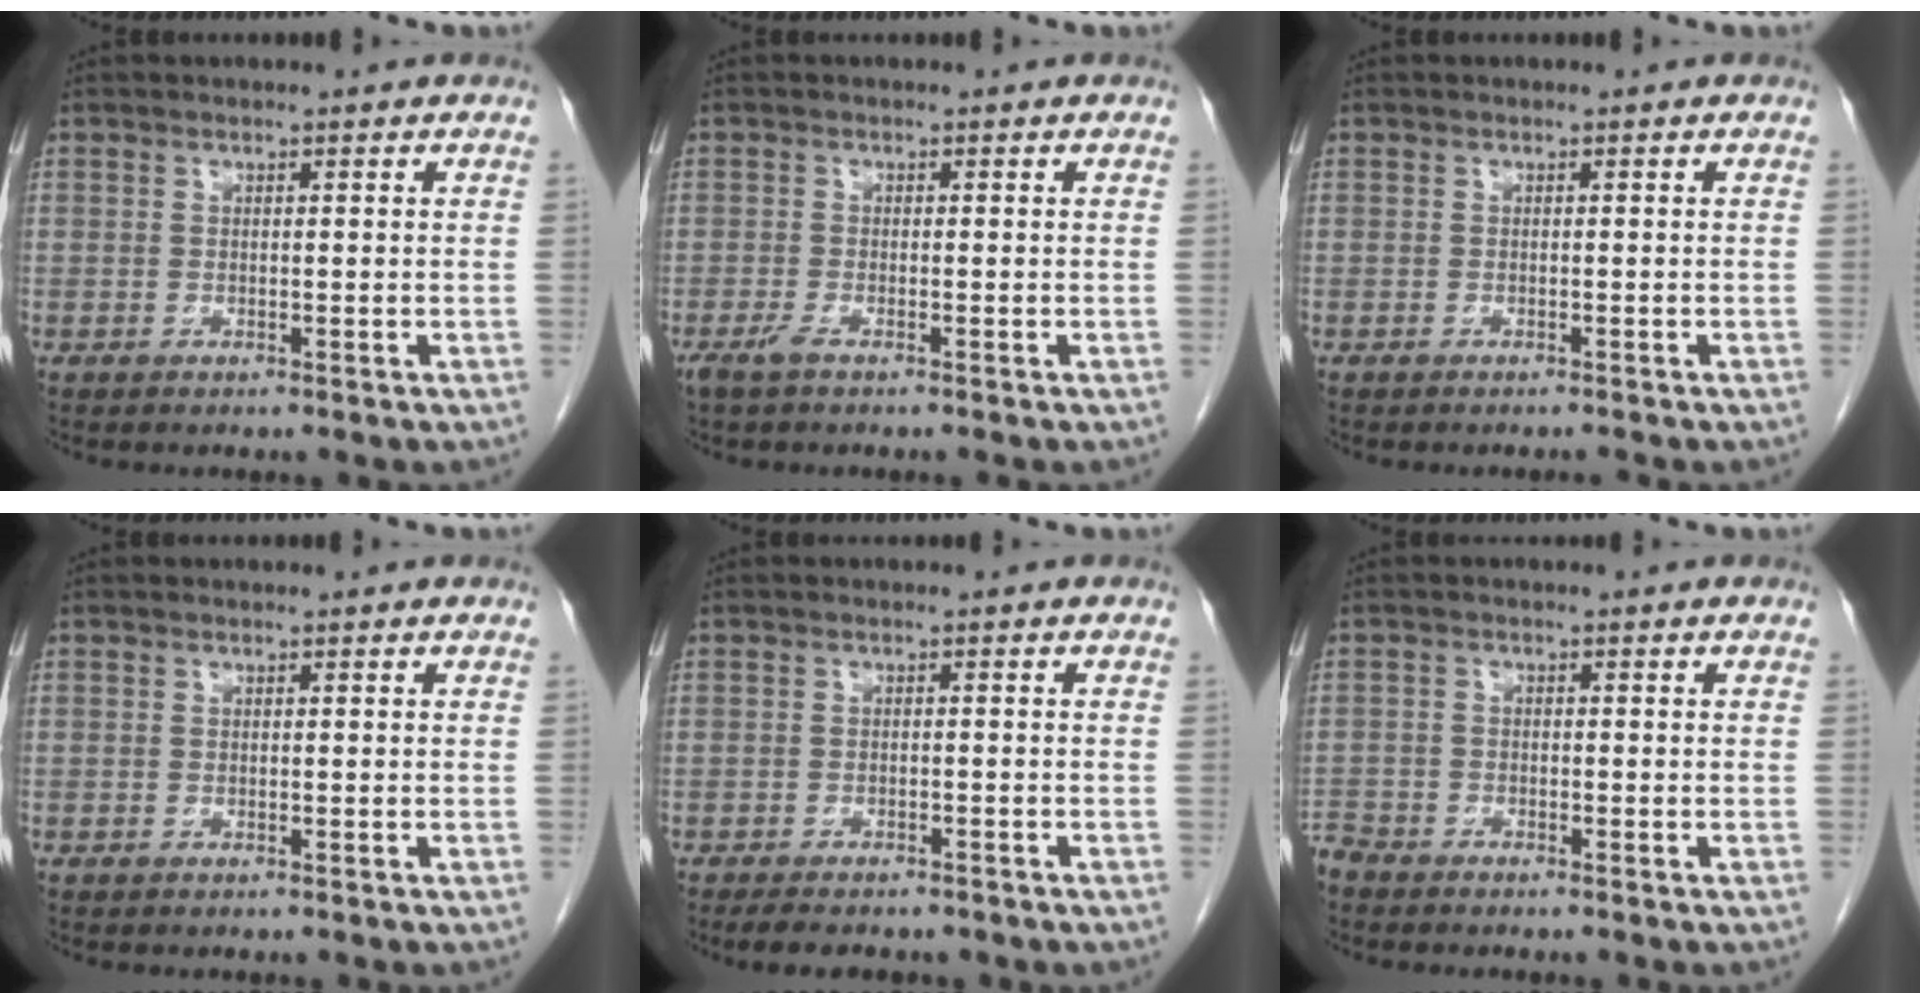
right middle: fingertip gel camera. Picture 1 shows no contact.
{"total": 1.6, "force": [-1.2, 0.1, 1.1], "torque": [-0.032, -0.005, -0.027]}
{"total": 0.5, "force": [-0.5, -0.1, 0.1], "torque": [-0.007, -0.003, -0.008]}
{"total": 0.0}
{"total": 6.9, "force": [-5.7, 2.3, 3.1], "torque": [-0.043, -0.005, -0.069]}
{"total": 3.2, "force": [-3.1, 1.0, 0.2], "torque": [-0.001, -0.006, -0.059]}